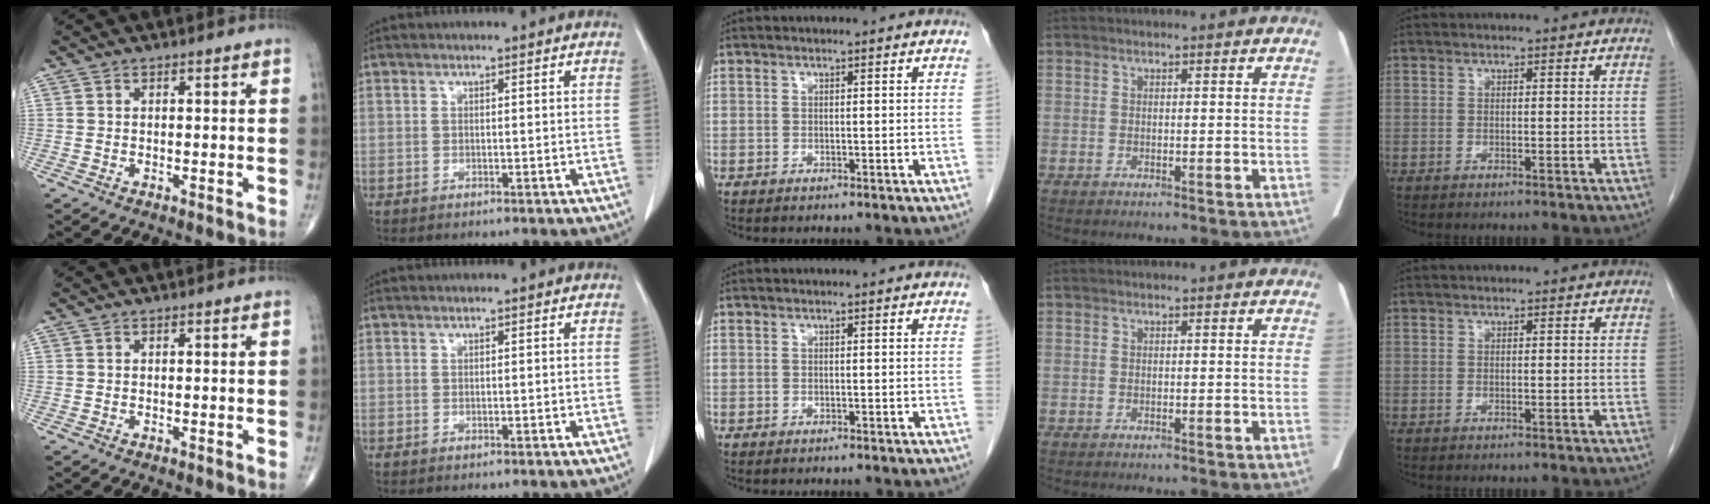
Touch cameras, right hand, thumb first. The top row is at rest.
{}